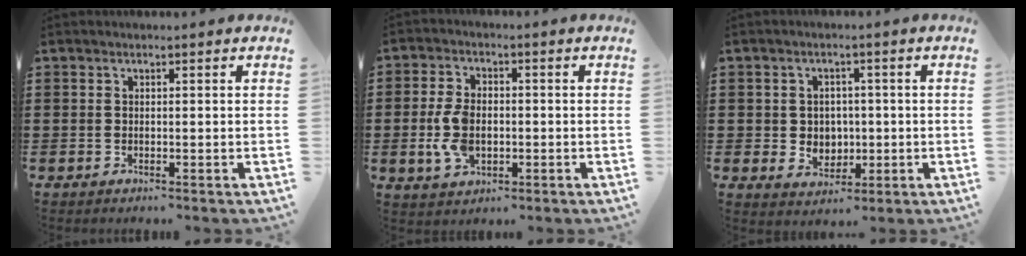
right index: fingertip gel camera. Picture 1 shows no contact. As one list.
[{"total": 6.6, "force": [-1.0, 4.2, 5.0], "torque": [-0.126, -0.002, -0.024]}, {"total": 3.7, "force": [0.4, 3.6, 0.9], "torque": [-0.024, 0.008, 0.002]}]